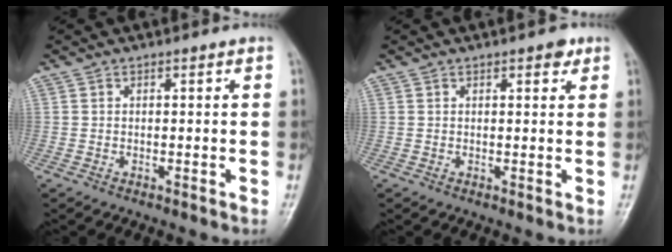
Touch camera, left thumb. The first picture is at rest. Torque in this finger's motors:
{"motor_torque": [-0.35, -0.14, -0.49, 0.03, 0.04]}